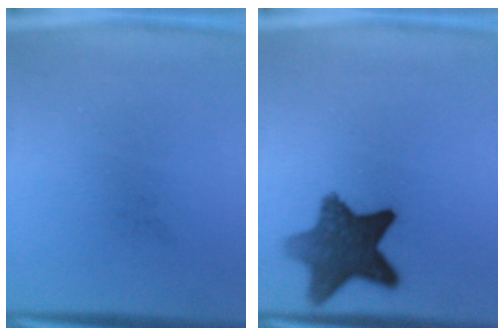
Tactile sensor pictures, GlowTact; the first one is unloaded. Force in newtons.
{"total": 10.4}